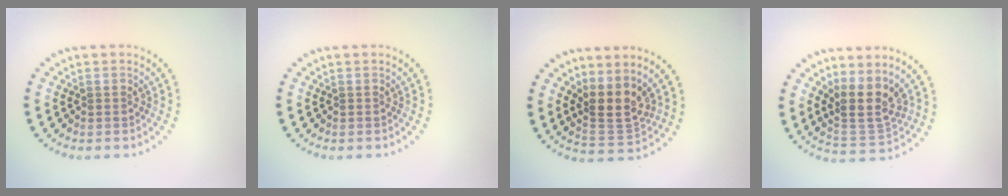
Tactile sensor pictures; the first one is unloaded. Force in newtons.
{"total": 0.0}
{"total": 3.6, "press": 2.7, "slide": 2.4}
{"total": 4.0, "press": 3.2, "slide": 2.3}